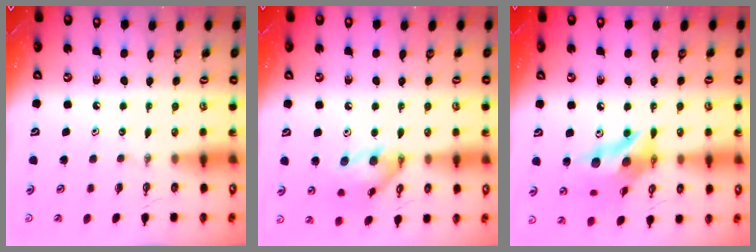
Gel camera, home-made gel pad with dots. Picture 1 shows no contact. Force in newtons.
{"total": 13.6, "press": 13.6, "slide": 1.0}
{"total": 14.1, "press": 14.0, "slide": 1.2}